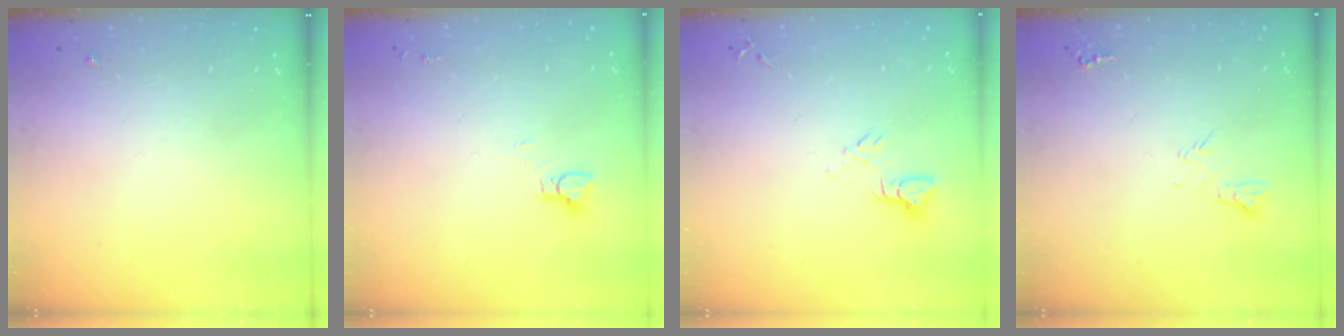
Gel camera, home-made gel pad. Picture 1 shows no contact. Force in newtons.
{"total": 3.6, "press": 3.6, "slide": 0.3}
{"total": 5.1, "press": 5.1, "slide": 0.4}
{"total": 5.8, "press": 5.8, "slide": 0.7}